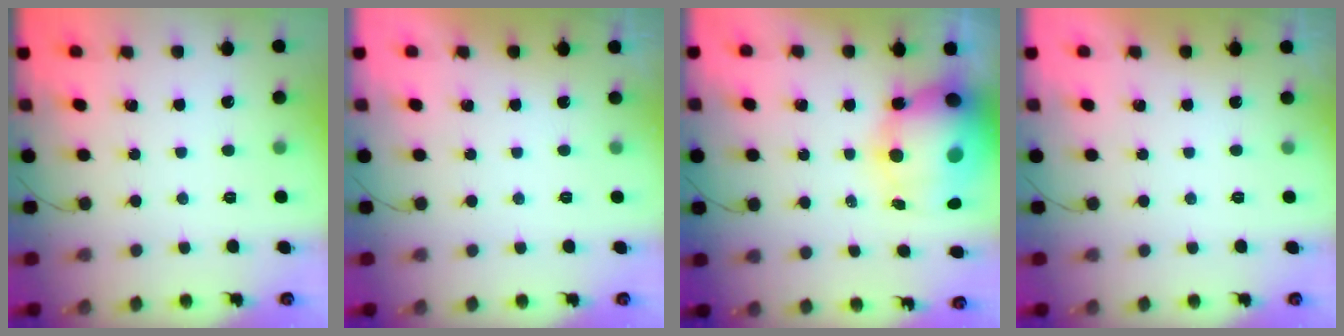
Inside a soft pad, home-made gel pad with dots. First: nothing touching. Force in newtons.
{"total": 0.0}
{"total": 17.1, "press": 16.6, "slide": 4.3}
{"total": 0.0}